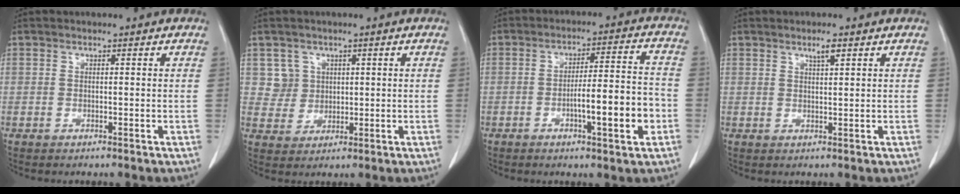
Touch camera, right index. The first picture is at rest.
{"total": 4.0, "force": [1.4, 3.7, 0.0], "torque": [0.007, 0.008, 0.030]}
{"total": 9.7, "force": [-3.2, 1.0, 9.1], "torque": [-0.141, 0.010, -0.048]}
{"total": 1.8, "force": [1.2, 0.1, 1.3], "torque": [-0.027, -0.001, 0.021]}